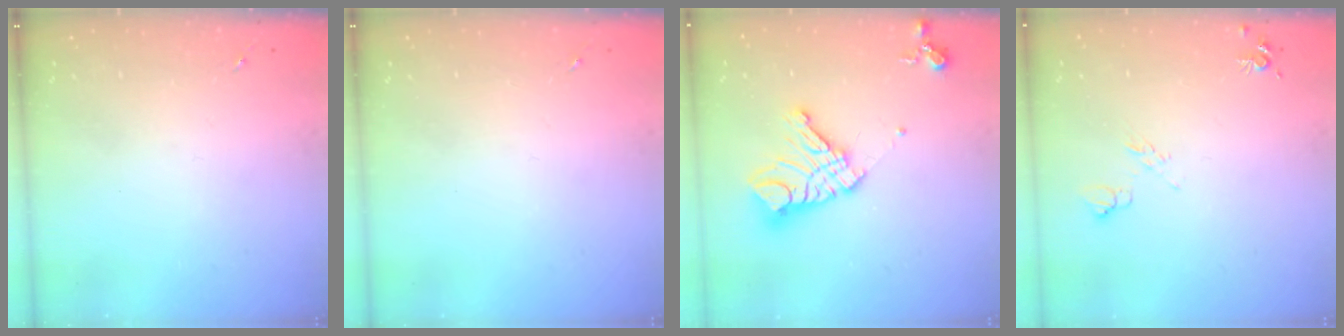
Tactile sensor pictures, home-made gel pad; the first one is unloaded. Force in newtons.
{"total": 0.0}
{"total": 16.4, "press": 16.3, "slide": 2.1}
{"total": 6.4, "press": 6.3, "slide": 1.1}